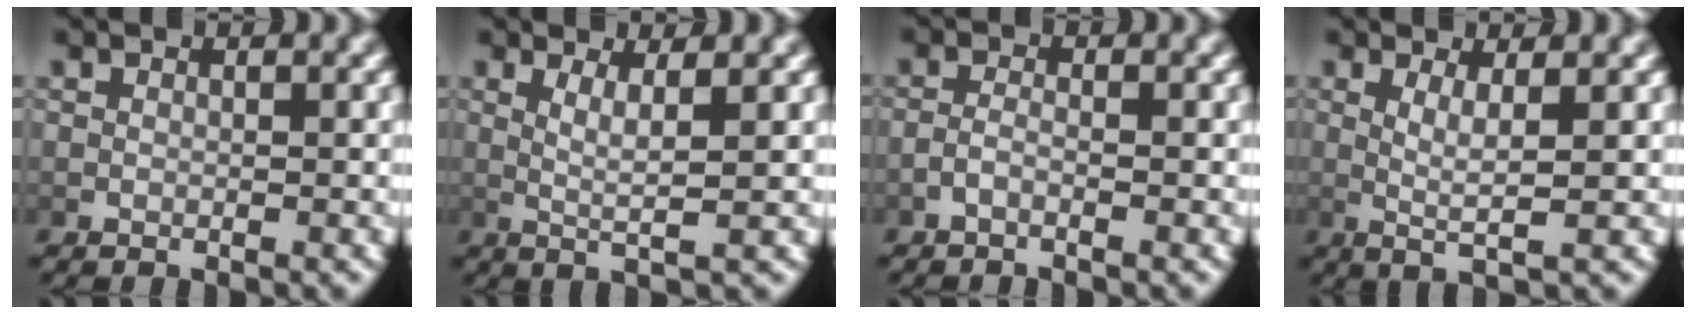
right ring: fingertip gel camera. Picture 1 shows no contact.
{"total": 3.2, "force": [1.0, 0.0, 3.0], "torque": [-0.049, -0.006, 0.021]}
{"total": 1.4, "force": [-1.1, 0.4, 0.9], "torque": [-0.026, -0.008, -0.017]}
{"total": 3.3, "force": [0.7, 0.3, 3.2], "torque": [-0.055, -0.009, 0.018]}